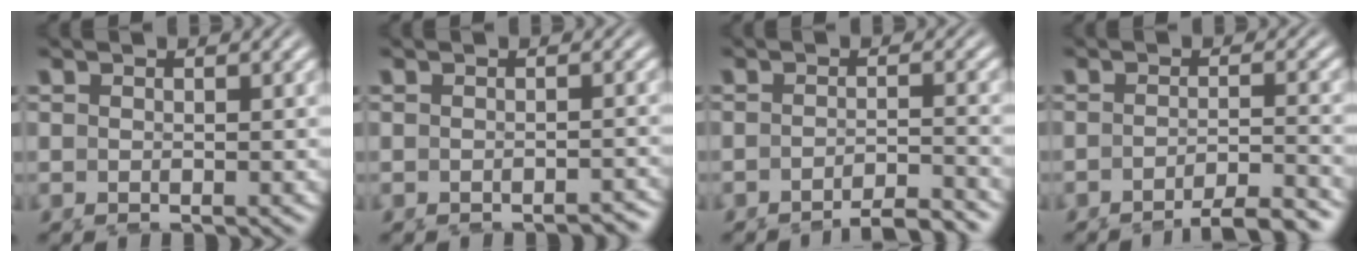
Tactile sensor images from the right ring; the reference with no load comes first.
{"total": 1.9, "force": [-1.9, 0.1, 0.3], "torque": [-0.008, -0.005, -0.024]}
{"total": 4.0, "force": [-3.8, -0.1, 1.2], "torque": [-0.009, -0.008, -0.061]}
{"total": 4.9, "force": [-4.4, 0.2, 2.2], "torque": [-0.016, -0.009, -0.070]}